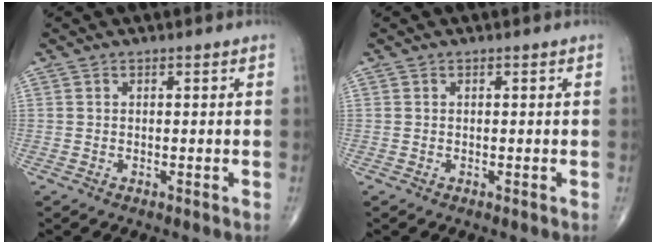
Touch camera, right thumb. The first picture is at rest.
{"total": 0.0}